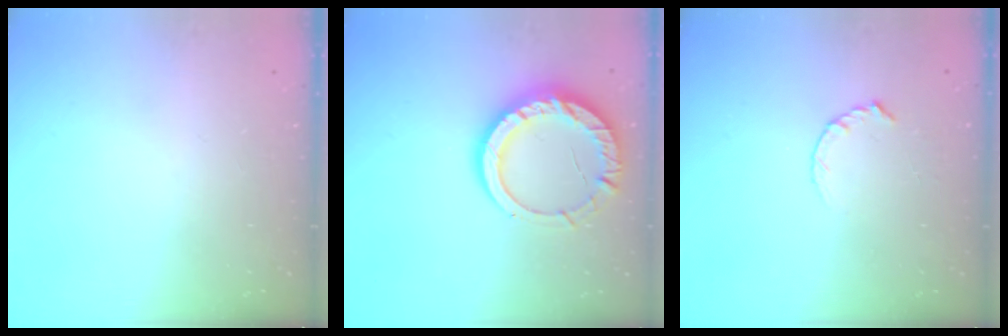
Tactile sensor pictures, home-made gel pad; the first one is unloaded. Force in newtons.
{"total": 14.0, "press": 13.9, "slide": 1.4}
{"total": 2.8, "press": 2.8, "slide": 0.4}